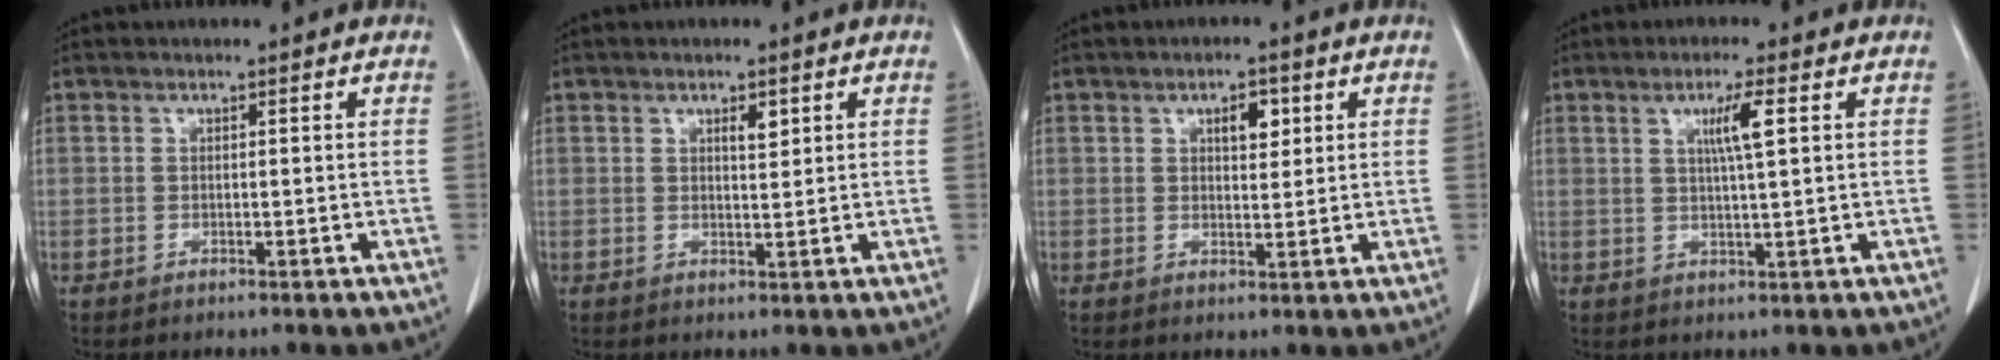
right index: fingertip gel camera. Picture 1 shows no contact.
{"total": 2.0, "force": [1.1, 0.6, 1.6], "torque": [-0.028, -0.003, 0.017]}
{"total": 3.5, "force": [1.5, 1.6, 2.8], "torque": [-0.043, 0.000, 0.023]}
{"total": 4.4, "force": [1.5, -0.3, 4.1], "torque": [-0.072, -0.002, 0.025]}